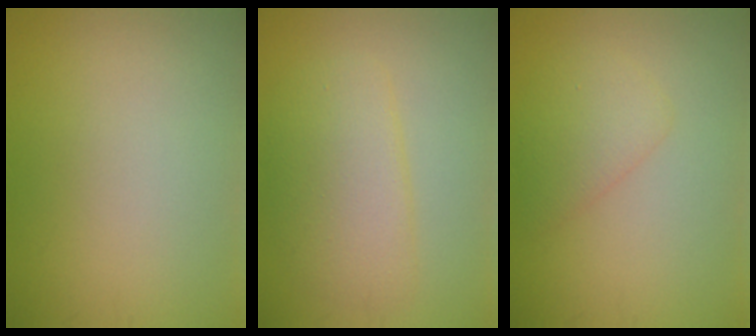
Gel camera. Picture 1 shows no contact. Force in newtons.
{"total": 4.2, "press": 4.2, "slide": 0.2}
{"total": 2.5, "press": 2.4, "slide": 0.2}